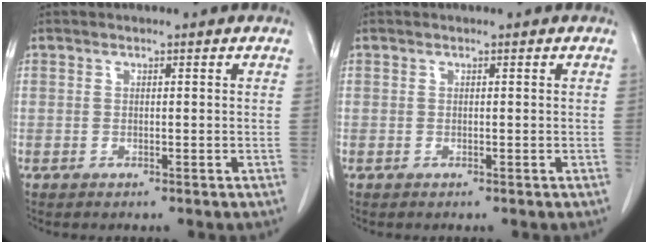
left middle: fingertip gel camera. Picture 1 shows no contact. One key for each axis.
{"total": 0.0}